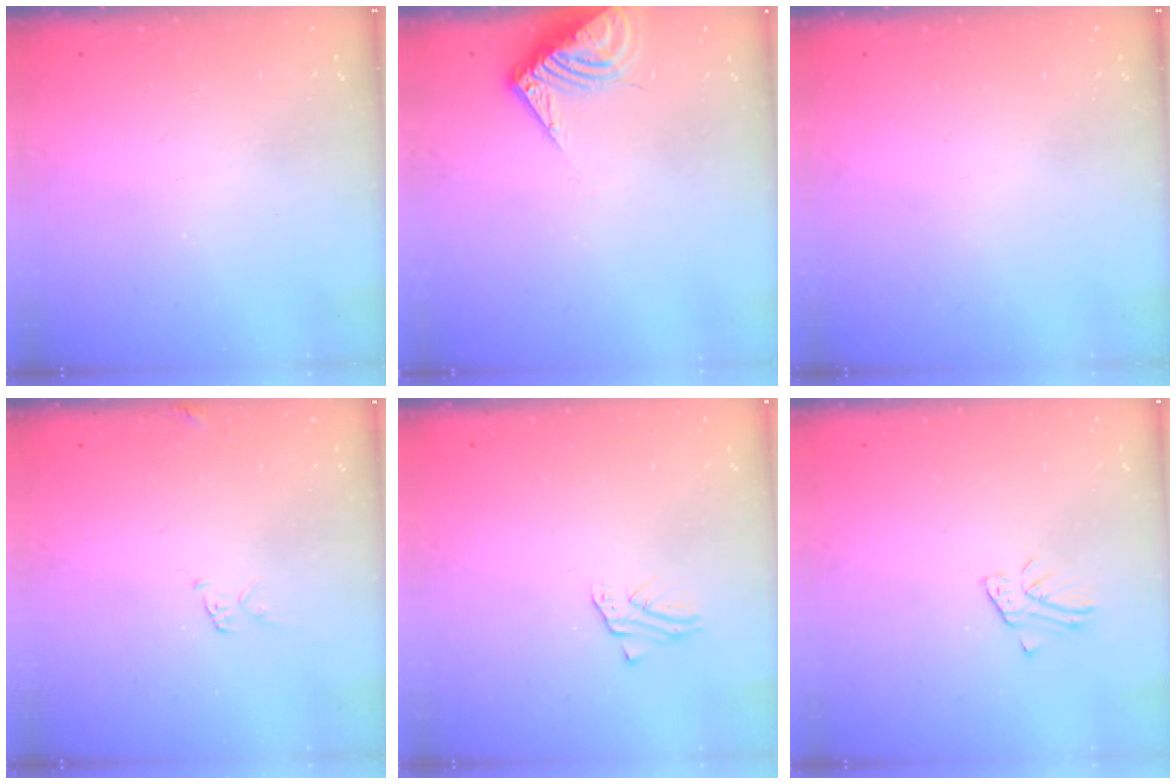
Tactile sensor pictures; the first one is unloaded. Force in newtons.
{"total": 8.2, "press": 8.2, "slide": 0.8}
{"total": 0.0}
{"total": 5.0, "press": 5.0, "slide": 0.1}
{"total": 1.5, "press": 1.5, "slide": 0.1}
{"total": 2.0, "press": 2.0, "slide": 0.2}